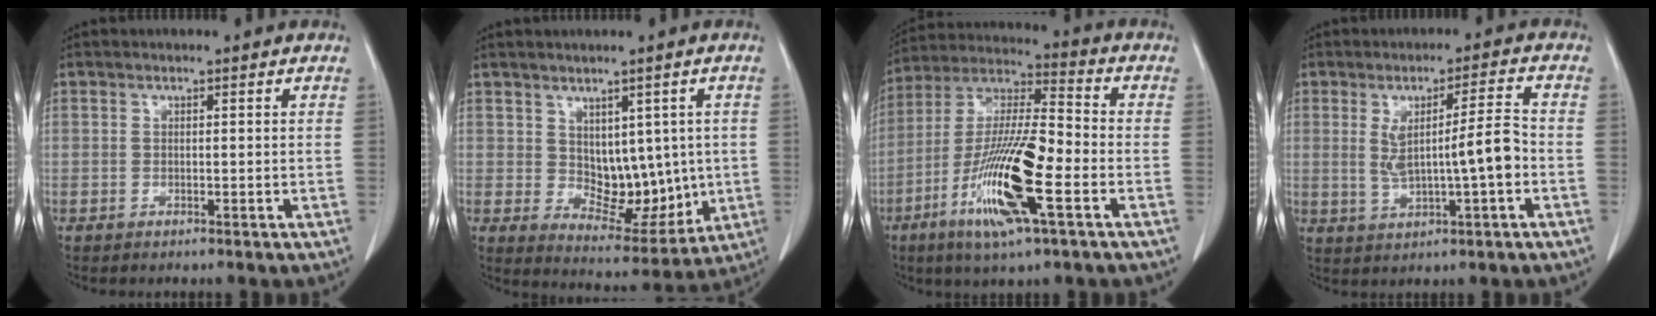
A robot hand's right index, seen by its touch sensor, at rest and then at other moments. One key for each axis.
{"total": 9.3, "fx": 0.8, "fy": 5.7, "fz": 7.3, "tx": -0.087, "ty": 0.000, "tz": 0.036}
{"total": 17.2, "fx": -6.3, "fy": 2.1, "fz": 15.8, "tx": -0.314, "ty": -0.017, "tz": -0.118}
{"total": 7.8, "fx": -0.5, "fy": 0.7, "fz": 7.7, "tx": -0.132, "ty": 0.010, "tz": 0.000}